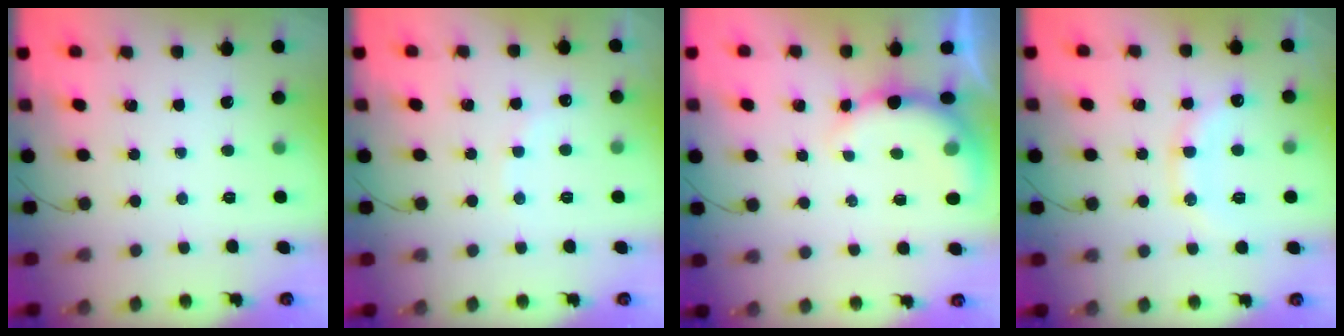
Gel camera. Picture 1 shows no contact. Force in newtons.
{"total": 6.5, "press": 6.4, "slide": 1.4}
{"total": 8.3, "press": 8.2, "slide": 1.4}
{"total": 13.5, "press": 13.4, "slide": 1.1}